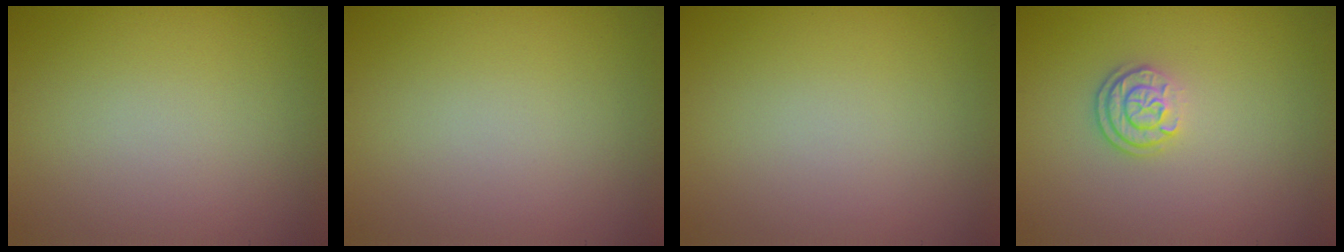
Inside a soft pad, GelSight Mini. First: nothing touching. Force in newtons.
{"total": 0.0}
{"total": 0.0}
{"total": 2.5, "press": 2.0, "slide": 1.5}